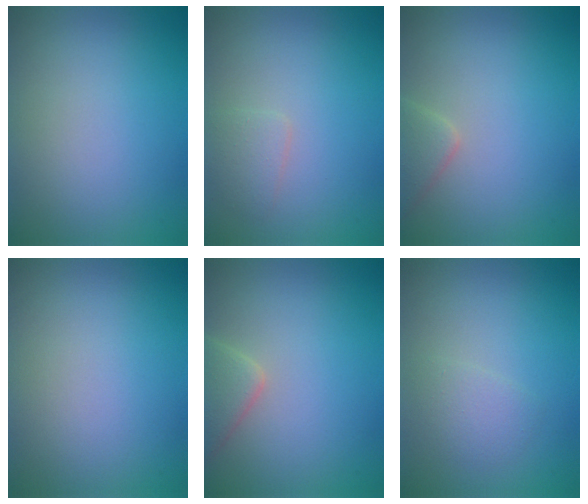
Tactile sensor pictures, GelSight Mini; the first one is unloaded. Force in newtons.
{"total": 1.4, "press": 1.4, "slide": 0.0}
{"total": 1.9, "press": 1.9, "slide": 0.1}
{"total": 0.0}
{"total": 2.8, "press": 2.8, "slide": 0.2}
{"total": 1.5, "press": 1.5, "slide": 0.0}